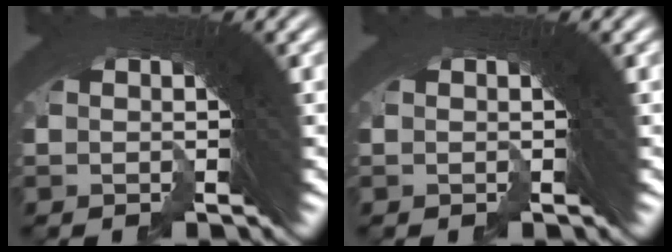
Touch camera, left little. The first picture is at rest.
{"total": 0.0}